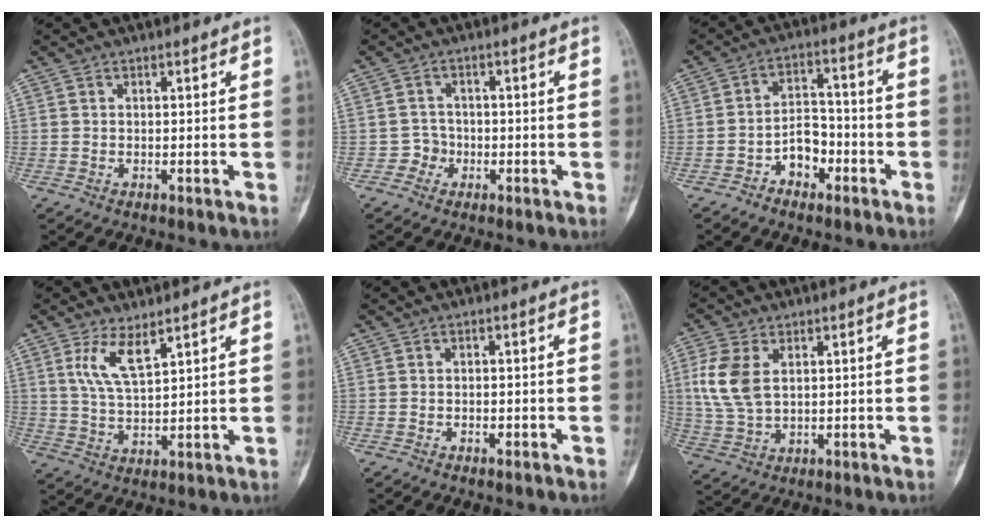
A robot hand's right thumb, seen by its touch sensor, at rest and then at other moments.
{"total": 2.5, "force": [-1.1, 2.3, 0.1], "torque": [0.014, 0.012, -0.025]}
{"total": 7.0, "force": [-3.4, 4.7, 3.9], "torque": [-0.039, 0.043, -0.062]}
{"total": 6.5, "force": [3.8, 2.1, 4.9], "torque": [-0.095, -0.026, 0.083]}
{"total": 1.0, "force": [-0.5, 0.5, 0.6], "torque": [-0.014, 0.005, -0.007]}
{"total": 9.1, "force": [2.3, 5.6, 6.8], "torque": [-0.147, -0.003, 0.054]}